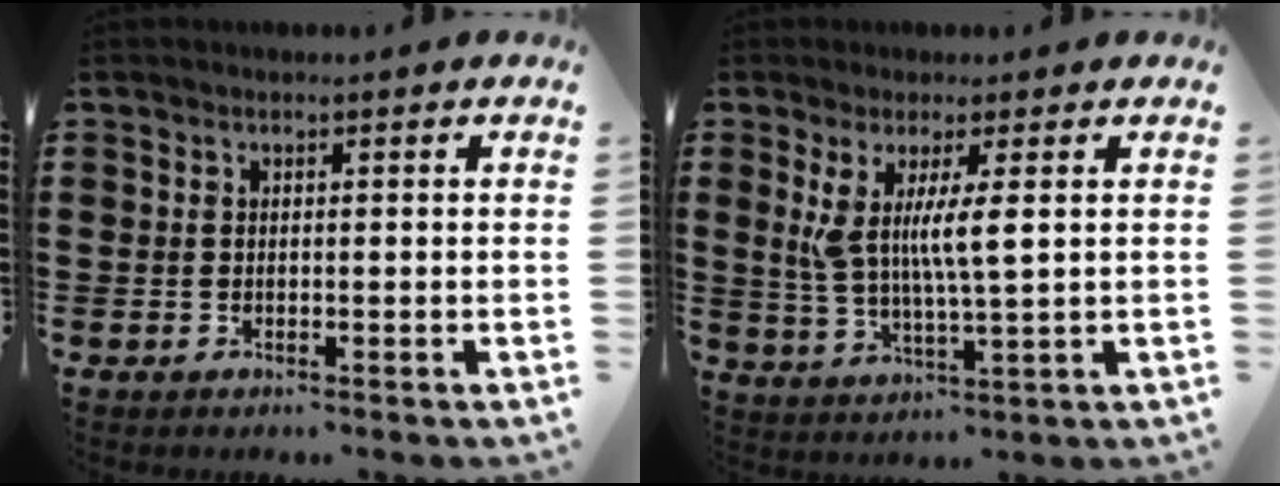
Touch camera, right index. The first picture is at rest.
{"total": 6.5, "force": [1.9, 0.6, 6.2], "torque": [-0.126, -0.004, 0.031]}